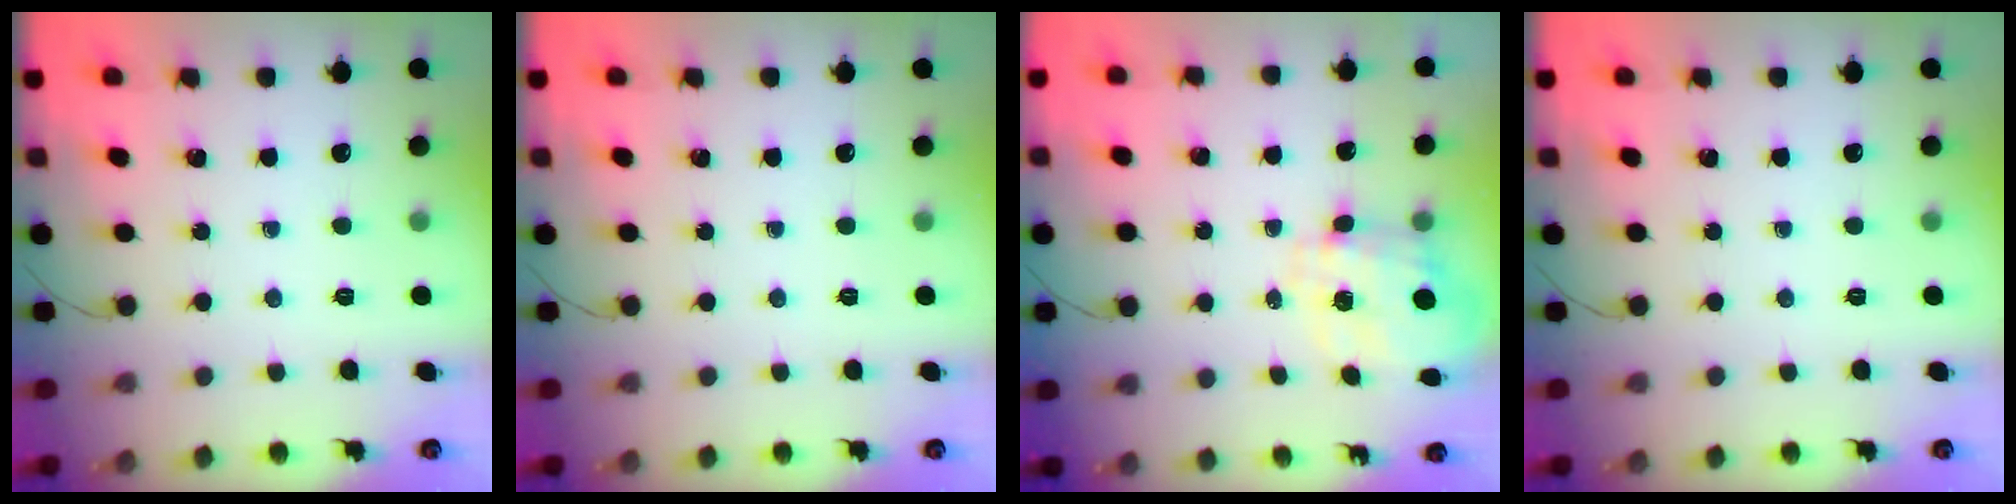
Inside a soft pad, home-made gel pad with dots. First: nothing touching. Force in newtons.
{"total": 0.0}
{"total": 3.5, "press": 3.4, "slide": 1.1}
{"total": 0.0}